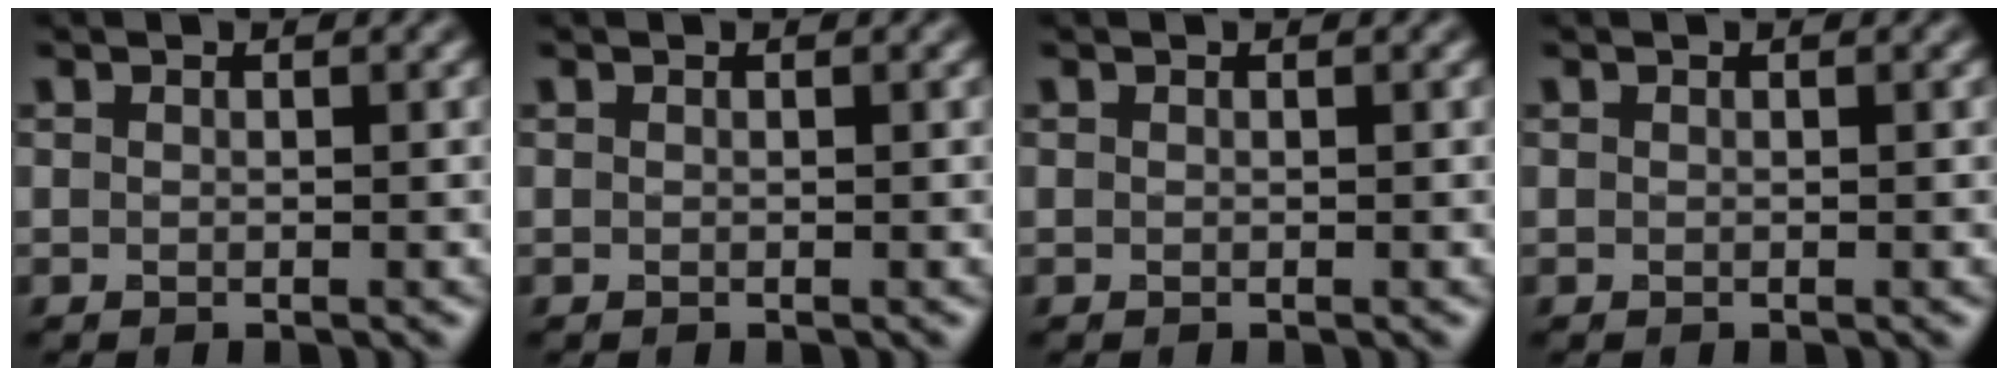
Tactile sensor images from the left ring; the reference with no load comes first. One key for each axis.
{"total": 0.0}
{"total": 0.0}
{"total": 0.0}